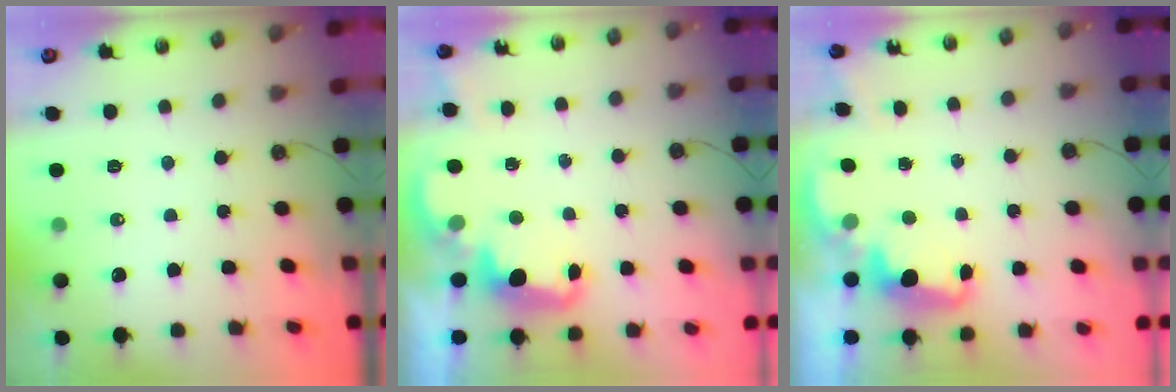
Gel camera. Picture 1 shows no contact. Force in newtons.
{"total": 2.8, "press": 2.7, "slide": 0.7}
{"total": 2.4, "press": 2.4, "slide": 0.5}